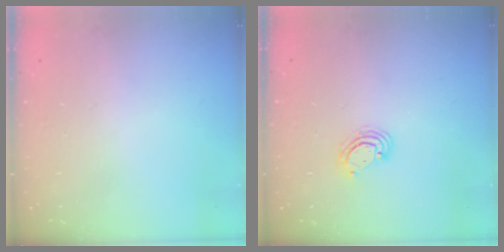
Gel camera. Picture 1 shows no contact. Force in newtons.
{"total": 4.0, "press": 4.0, "slide": 0.3}